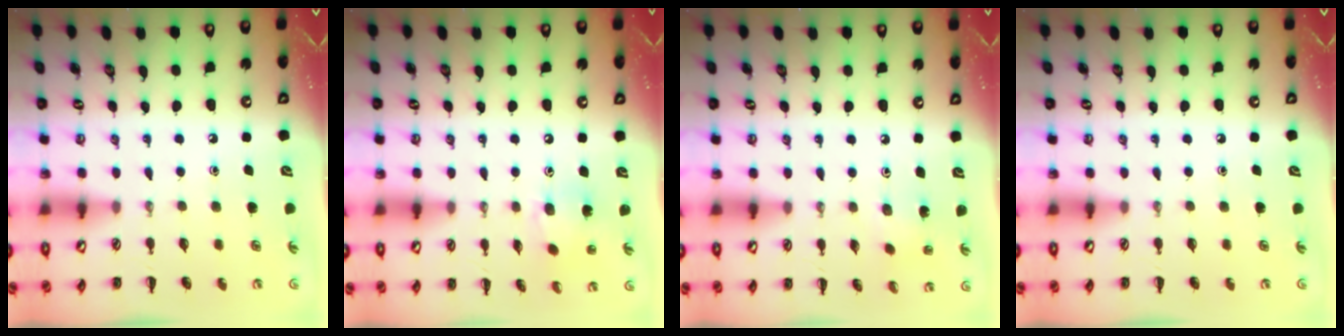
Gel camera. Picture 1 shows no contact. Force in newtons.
{"total": 9.0, "press": 8.8, "slide": 2.1}
{"total": 1.4, "press": 1.2, "slide": 0.6}
{"total": 0.0}